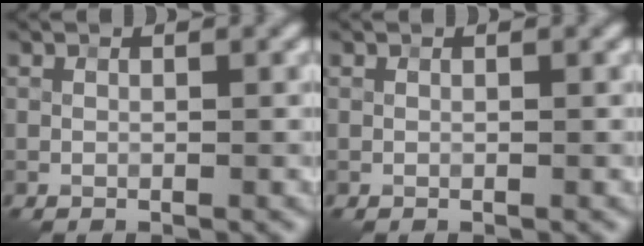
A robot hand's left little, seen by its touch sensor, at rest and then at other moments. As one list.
[{"total": 0.0}]